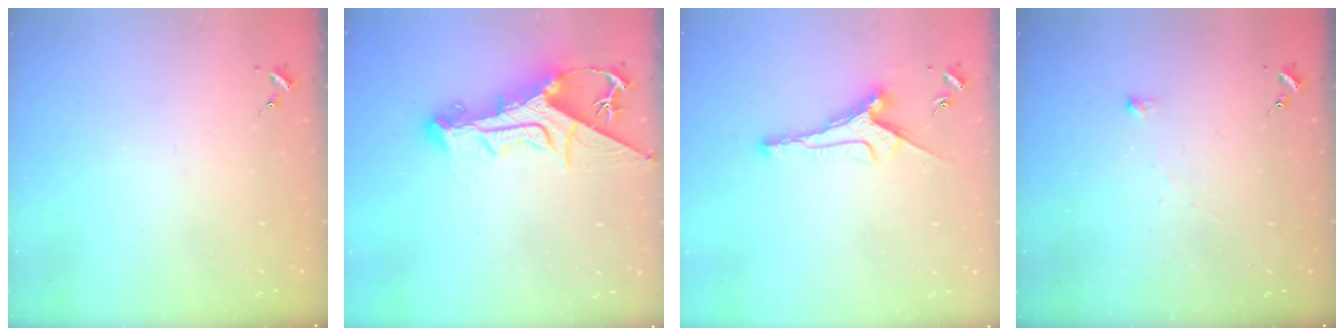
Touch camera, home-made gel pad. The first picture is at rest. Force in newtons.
{"total": 14.5, "press": 14.4, "slide": 1.2}
{"total": 8.7, "press": 8.7, "slide": 0.4}
{"total": 2.6, "press": 2.6, "slide": 0.1}